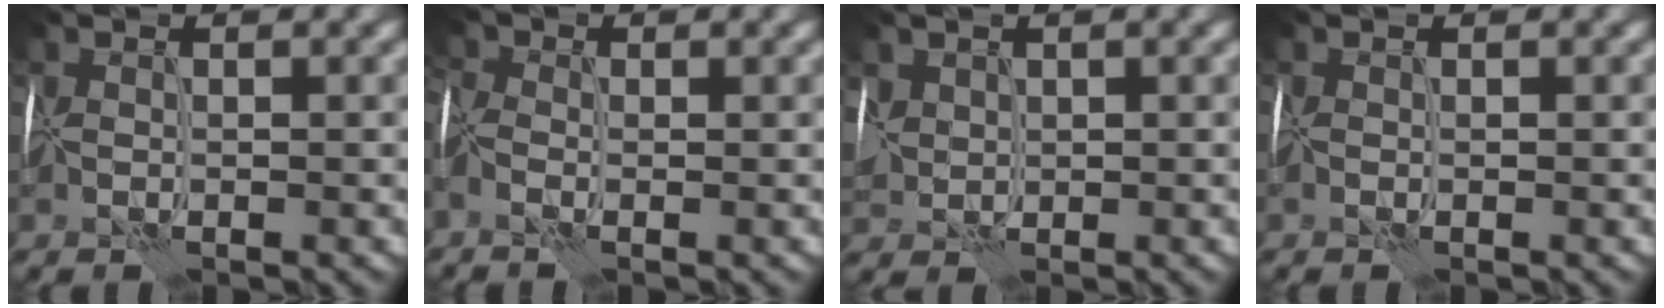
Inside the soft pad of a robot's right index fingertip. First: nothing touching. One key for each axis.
{"total": 3.7, "fx": -0.5, "fy": 2.4, "fz": 2.7, "tx": -0.069, "ty": 0.011, "tz": -0.020}
{"total": 1.7, "fx": 0.8, "fy": 1.4, "fz": 0.6, "tx": -0.024, "ty": 0.003, "tz": 0.018}
{"total": 0.0}